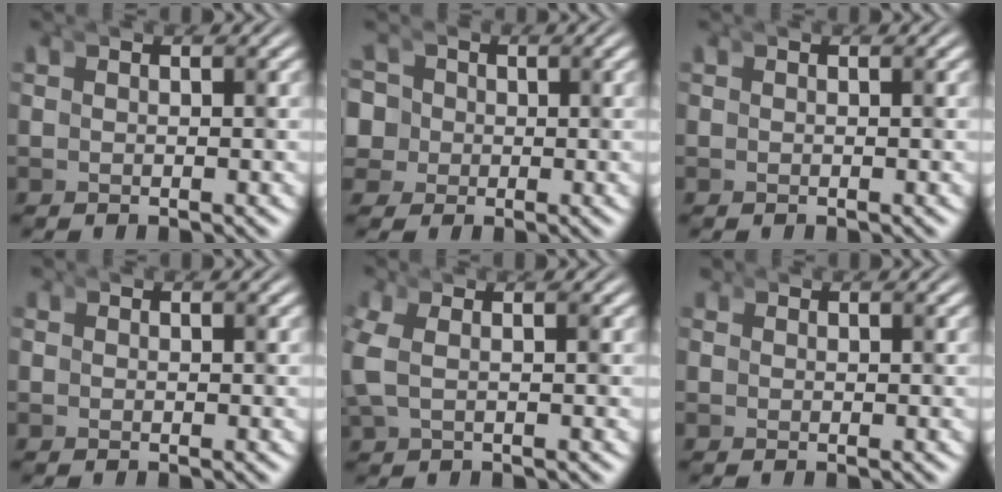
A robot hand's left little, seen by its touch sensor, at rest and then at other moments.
{"total": 3.4, "force": [-1.4, 3.0, -0.3], "torque": [-0.056, -0.044, -0.014]}
{"total": 0.0}
{"total": 0.6, "force": [-0.2, -0.3, -0.5], "torque": [0.007, -0.004, -0.002]}
{"total": 2.6, "force": [-0.8, 1.9, 1.6], "torque": [-0.057, -0.006, -0.015]}
{"total": 0.7, "force": [0.1, -0.3, -0.6], "torque": [0.011, -0.002, 0.003]}